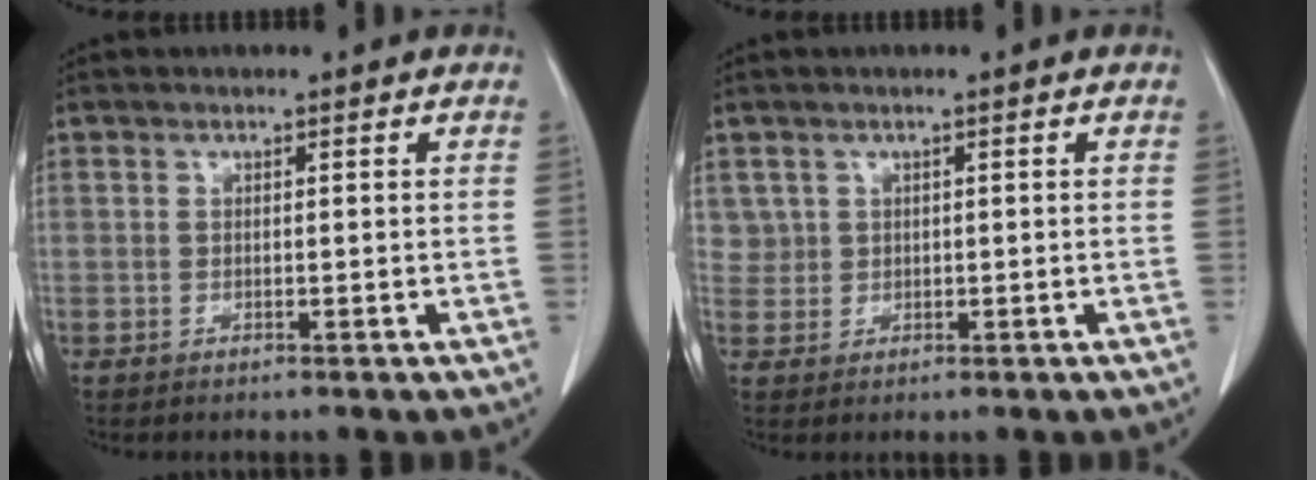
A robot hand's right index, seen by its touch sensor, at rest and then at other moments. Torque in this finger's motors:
{"motor_torque": [0.06, 0.11, 0.04, 0.00]}